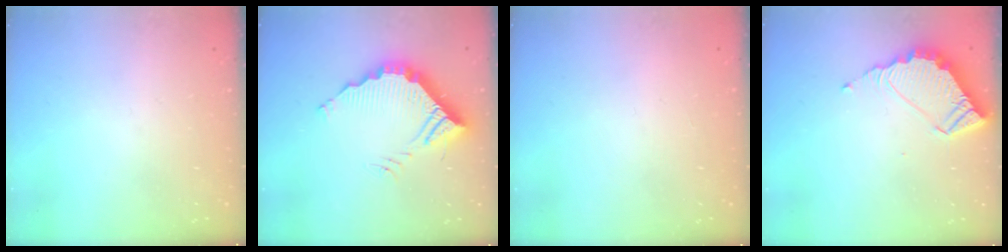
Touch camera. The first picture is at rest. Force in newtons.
{"total": 13.4, "press": 13.4, "slide": 0.3}
{"total": 2.2, "press": 2.2, "slide": 0.1}
{"total": 7.6, "press": 7.6, "slide": 0.5}